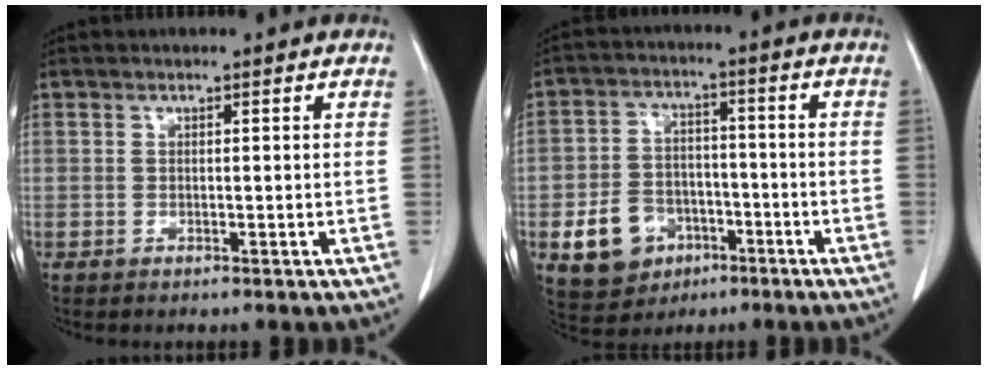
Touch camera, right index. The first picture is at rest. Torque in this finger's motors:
{"motor_torque": [0.08, -0.12, -0.38, -0.21]}